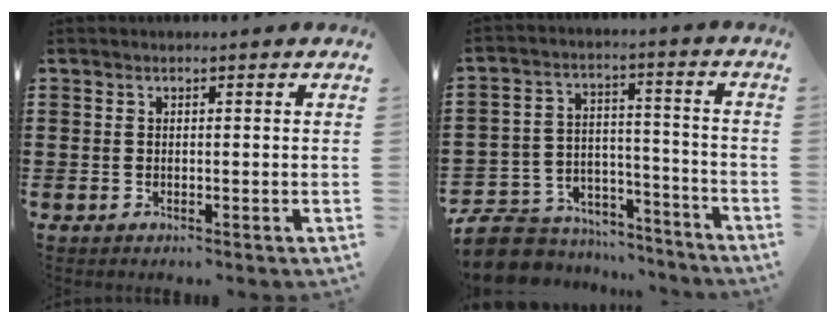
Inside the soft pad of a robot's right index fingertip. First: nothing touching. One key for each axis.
{"total": 7.7, "fx": -7.1, "fy": 2.9, "fz": 1.0, "tx": -0.046, "ty": 0.011, "tz": -0.143}